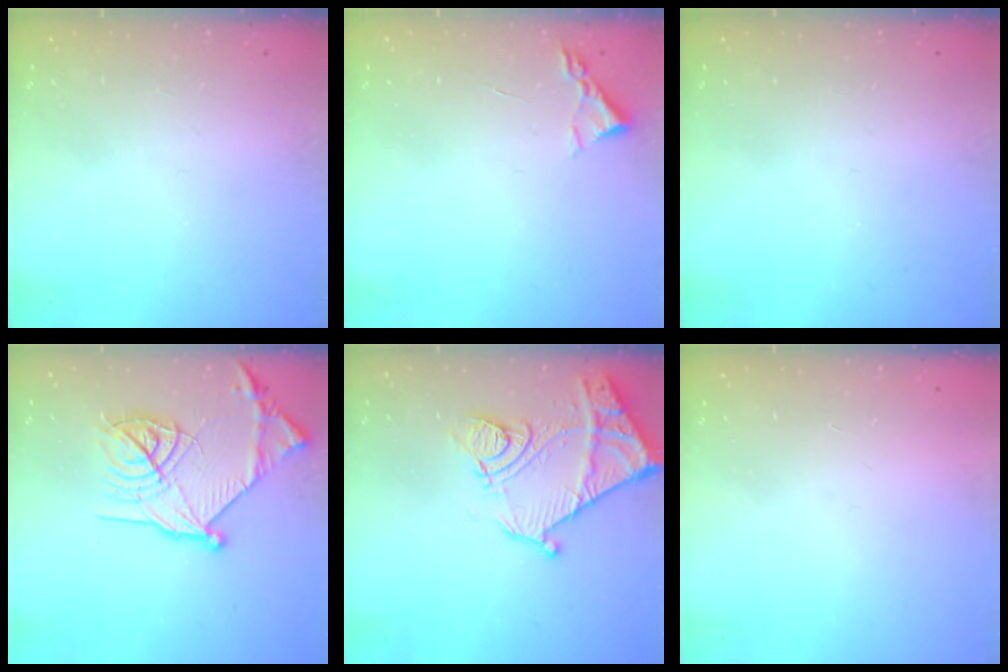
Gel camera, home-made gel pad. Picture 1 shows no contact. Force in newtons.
{"total": 2.2, "press": 2.2, "slide": 0.3}
{"total": 0.0}
{"total": 18.5, "press": 18.4, "slide": 1.6}
{"total": 14.3, "press": 14.3, "slide": 1.4}
{"total": 1.6, "press": 1.6, "slide": 0.1}